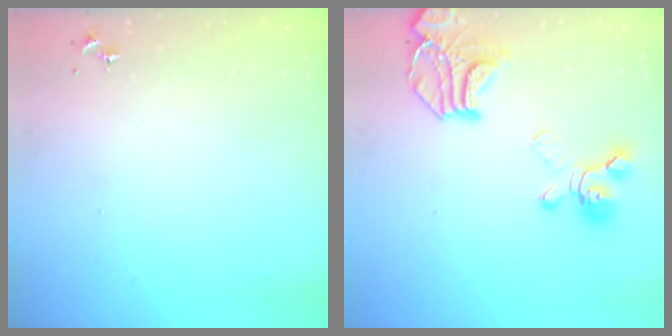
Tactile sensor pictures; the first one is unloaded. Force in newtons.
{"total": 19.9, "press": 19.8, "slide": 2.0}